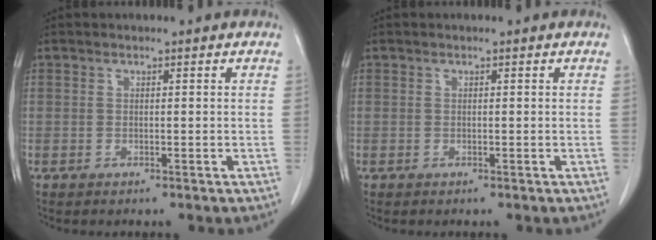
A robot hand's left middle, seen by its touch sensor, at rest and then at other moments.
{"total": 0.0}